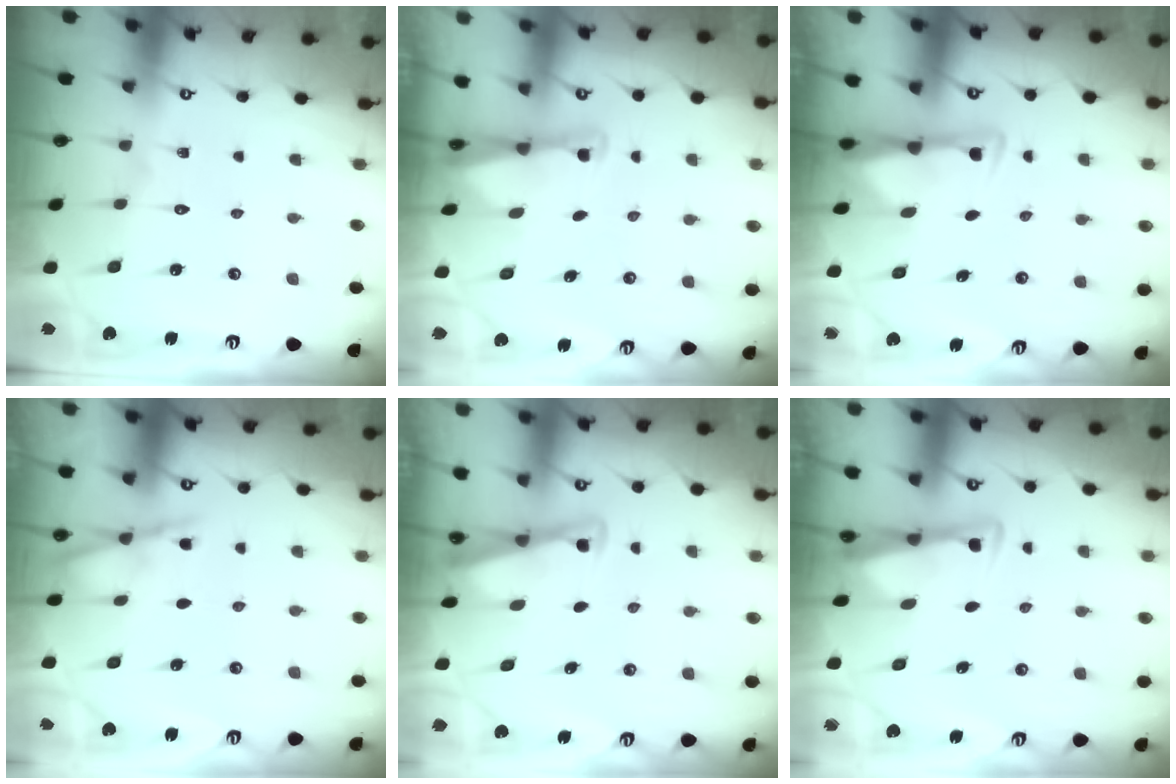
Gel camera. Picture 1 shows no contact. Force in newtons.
{"total": 1.8, "press": 1.7, "slide": 0.3}
{"total": 2.9, "press": 2.8, "slide": 0.5}
{"total": 5.4, "press": 5.3, "slide": 0.7}
{"total": 2.9, "press": 2.8, "slide": 0.3}
{"total": 3.4, "press": 3.4, "slide": 0.5}